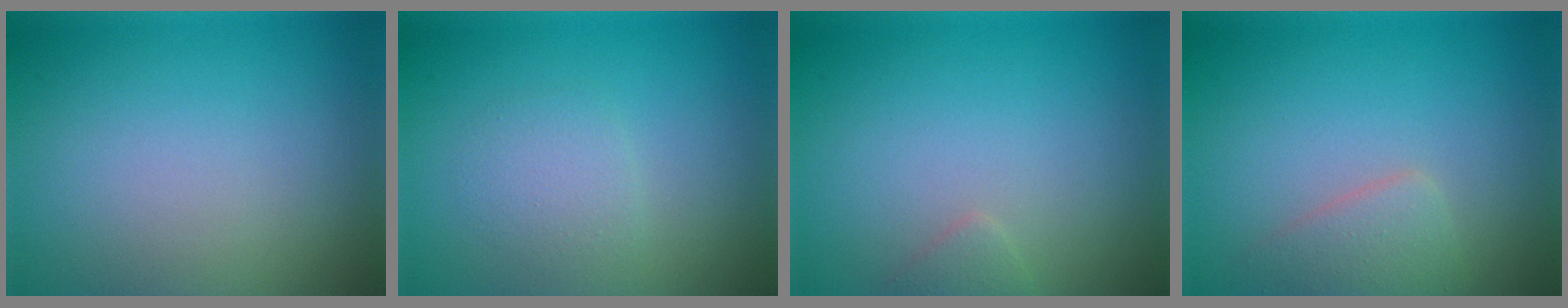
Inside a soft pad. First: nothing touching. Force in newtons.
{"total": 1.7, "press": 1.7, "slide": 0.1}
{"total": 1.0, "press": 1.0, "slide": 0.1}
{"total": 2.4, "press": 2.4, "slide": 0.1}